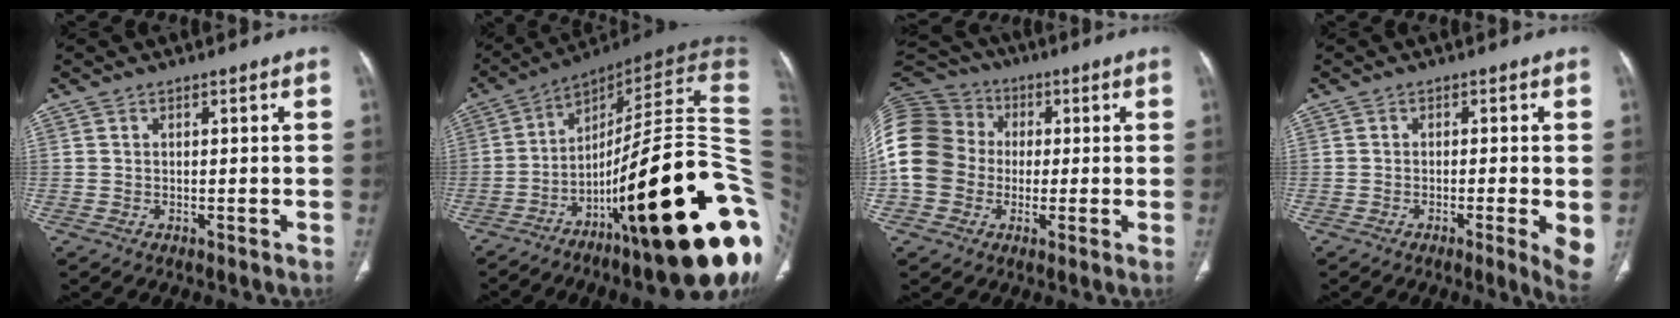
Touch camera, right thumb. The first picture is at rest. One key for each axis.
{"total": 36.8, "fx": -9.7, "fy": 8.4, "fz": 34.5, "tx": -0.414, "ty": 0.061, "tz": -0.149}
{"total": 21.3, "fx": -0.1, "fy": 18.5, "fz": 10.6, "tx": -0.261, "ty": 0.056, "tz": -0.003}
{"total": 5.4, "fx": -1.4, "fy": 0.7, "fz": 5.2, "tx": -0.078, "ty": -0.009, "tz": -0.024}